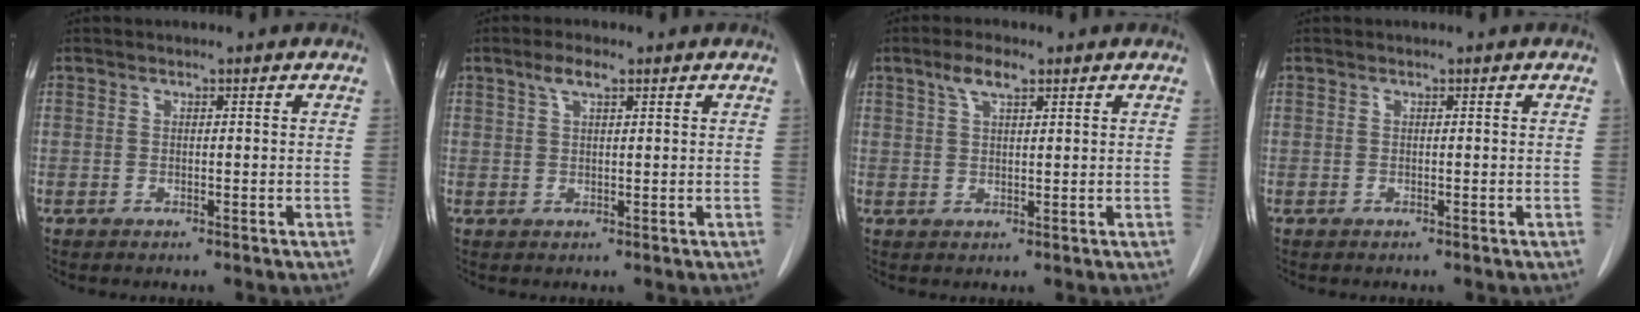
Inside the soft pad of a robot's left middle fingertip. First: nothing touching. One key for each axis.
{"total": 2.8, "fx": 1.7, "fy": 0.6, "fz": 2.1, "tx": -0.046, "ty": 0.008, "tz": 0.035}
{"total": 3.9, "fx": 2.4, "fy": 1.0, "fz": 2.8, "tx": -0.061, "ty": 0.008, "tz": 0.048}
{"total": 0.0}